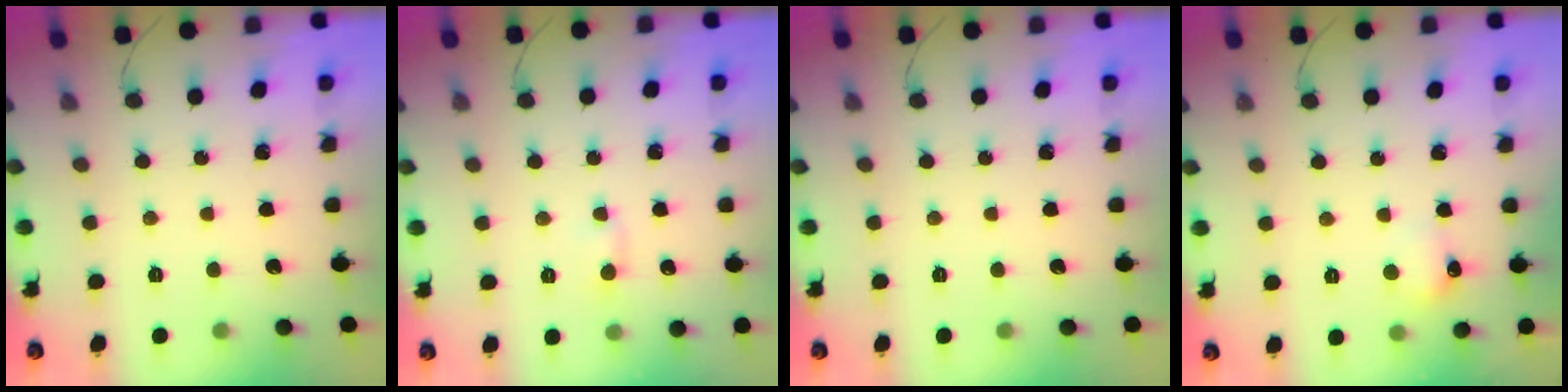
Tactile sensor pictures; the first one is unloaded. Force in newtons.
{"total": 2.3, "press": 2.0, "slide": 1.3}
{"total": 0.0}
{"total": 7.0, "press": 6.8, "slide": 1.6}